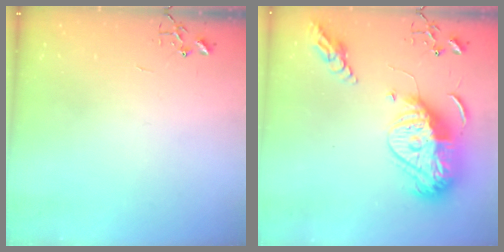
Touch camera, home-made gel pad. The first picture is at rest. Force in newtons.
{"total": 20.4, "press": 20.4, "slide": 1.7}